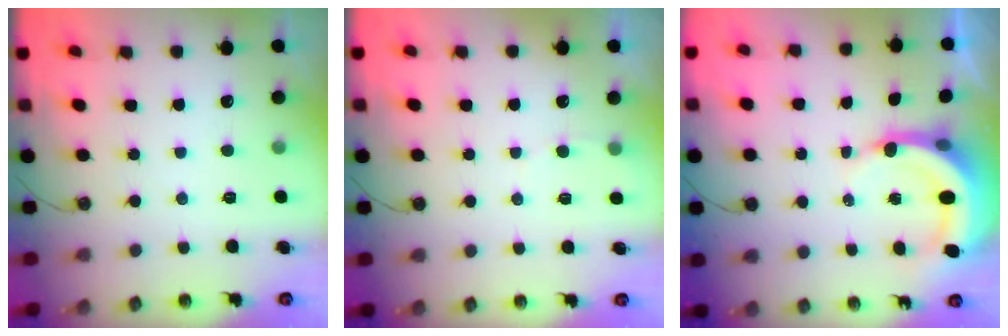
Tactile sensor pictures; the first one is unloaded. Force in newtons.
{"total": 3.3, "press": 3.3, "slide": 0.3}
{"total": 6.4, "press": 6.4, "slide": 0.7}